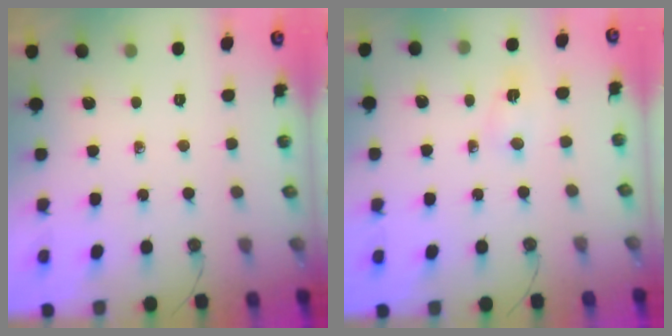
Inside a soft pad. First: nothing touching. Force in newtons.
{"total": 2.5, "press": 2.4, "slide": 0.5}